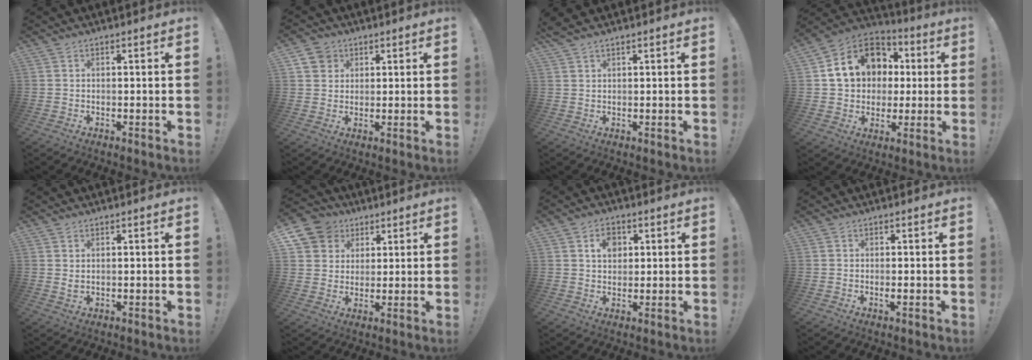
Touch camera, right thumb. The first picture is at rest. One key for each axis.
{"total": 5.2, "fx": 2.8, "fy": 4.3, "fz": 1.3, "tx": -0.021, "ty": -0.012, "tz": 0.053}
{"total": 1.7, "fx": 1.5, "fy": 0.1, "fz": 0.8, "tx": -0.020, "ty": -0.006, "tz": 0.027}
{"total": 16.9, "fx": 4.4, "fy": 13.9, "fz": 8.6, "tx": -0.124, "ty": 0.002, "tz": 0.101}
{"total": 1.5, "fx": 0.8, "fy": 0.6, "fz": 1.1, "tx": -0.009, "ty": -0.005, "tz": 0.011}
{"total": 9.6, "fx": 4.2, "fy": 8.3, "fz": 2.4, "tx": -0.034, "ty": -0.026, "tz": 0.086}
{"total": 5.9, "fx": 2.1, "fy": 4.5, "fz": 3.2, "tx": -0.050, "ty": 0.003, "tz": 0.036}
{"total": 1.0, "fx": -0.2, "fy": 0.0, "fz": 1.0, "tx": -0.009, "ty": -0.006, "tz": -0.005}